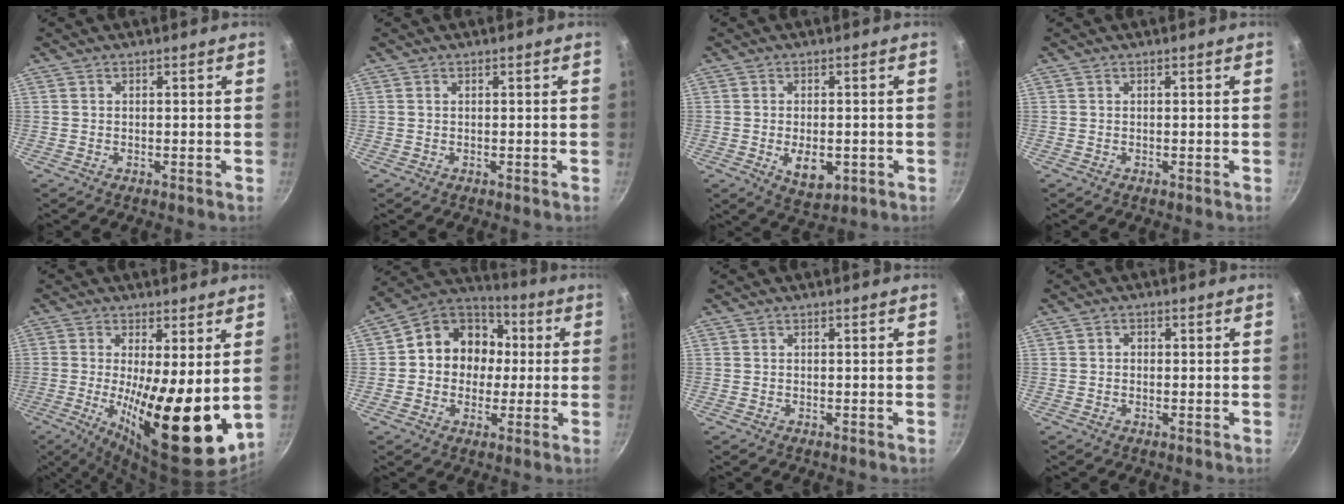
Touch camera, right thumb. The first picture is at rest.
{"total": 0.0}
{"total": 6.6, "force": [-1.5, 3.7, 5.3], "torque": [-0.068, -0.005, -0.012]}
{"total": 0.0}
{"total": 18.9, "force": [-0.4, 5.7, 18.0], "torque": [-0.270, -0.035, 0.001]}
{"total": 14.0, "force": [0.7, 12.2, 6.9], "torque": [-0.067, 0.033, -0.007]}
{"total": 0.0}
{"total": 1.0, "force": [-0.2, 0.9, 0.4], "torque": [-0.005, 0.005, -0.004]}